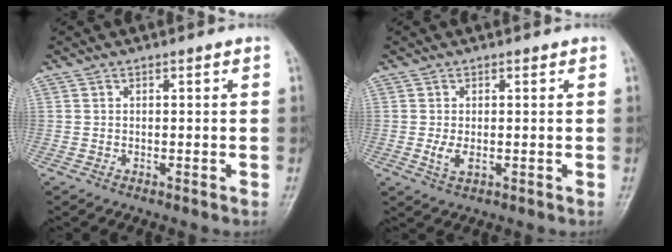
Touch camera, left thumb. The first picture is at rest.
{"total": 2.5, "force": [0.0, 1.4, 2.0], "torque": [-0.044, -0.007, 0.002]}